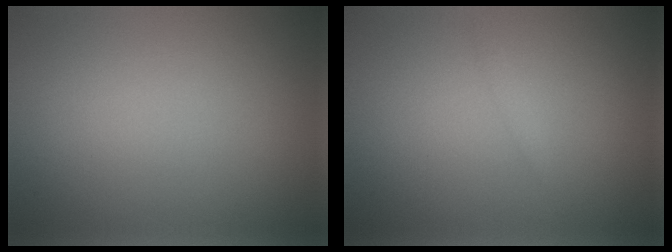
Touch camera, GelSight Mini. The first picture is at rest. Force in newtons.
{"total": 0.6, "press": 0.6, "slide": 0.0}